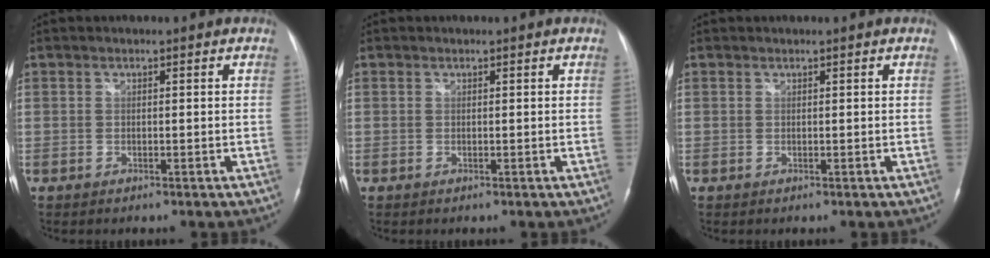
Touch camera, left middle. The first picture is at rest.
{"total": 0.0}
{"total": 0.0}